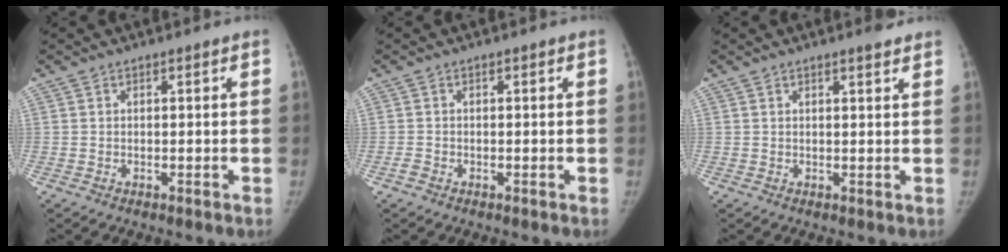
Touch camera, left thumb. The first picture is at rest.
{"total": 1.0, "force": [-0.8, 0.7, 0.1], "torque": [0.000, 0.001, -0.015]}
{"total": 2.1, "force": [1.7, 0.2, 1.2], "torque": [-0.015, -0.009, 0.022]}